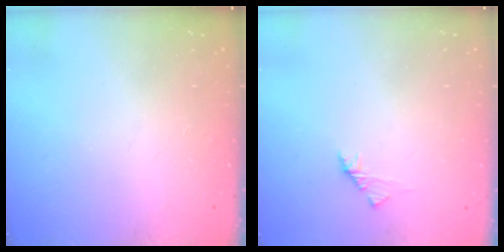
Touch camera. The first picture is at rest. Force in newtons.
{"total": 1.7, "press": 1.6, "slide": 0.5}